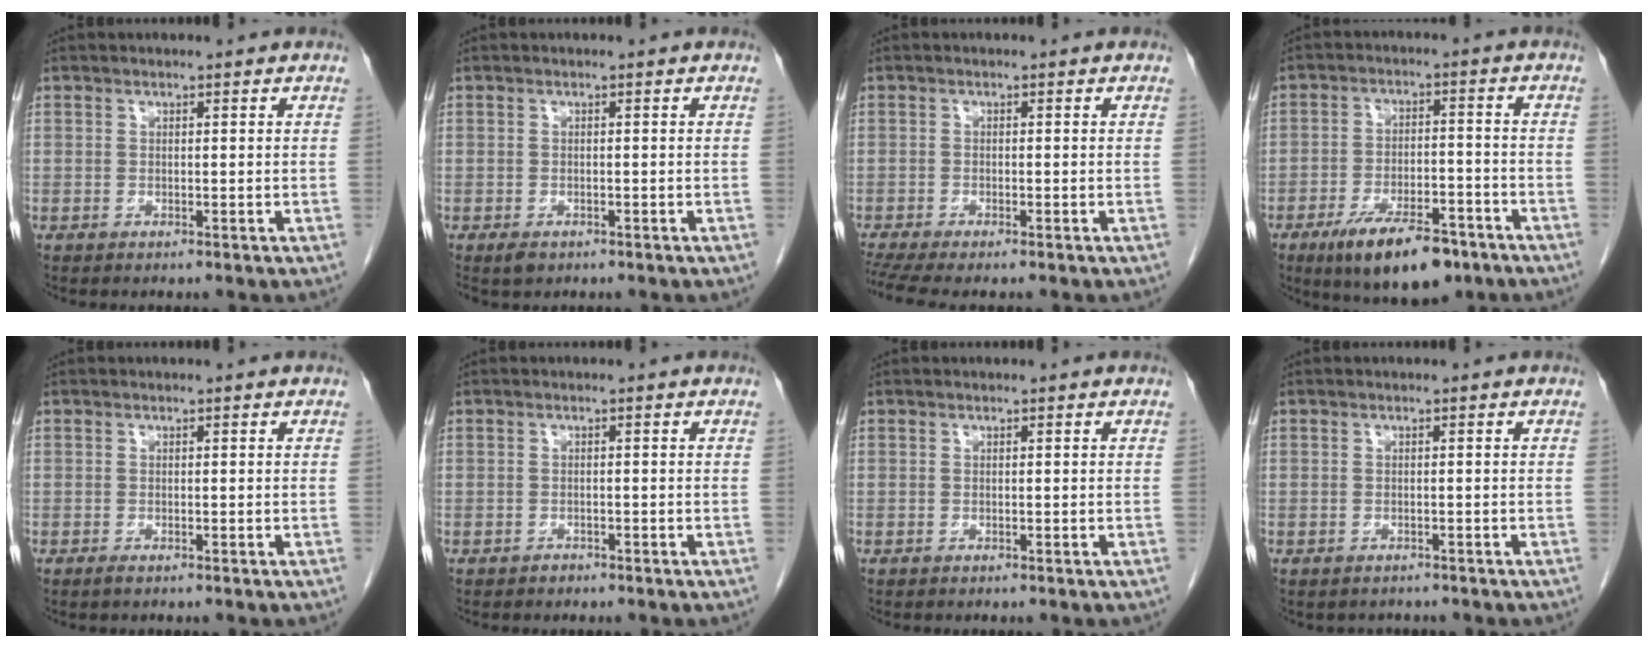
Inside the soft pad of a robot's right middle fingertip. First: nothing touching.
{"total": 1.5, "force": [-0.9, 0.8, 0.8], "torque": [-0.017, -0.001, -0.010]}
{"total": 5.9, "force": [-4.8, 1.0, 3.3], "torque": [-0.054, -0.009, -0.079]}
{"total": 12.2, "force": [-8.1, 4.3, 8.0], "torque": [-0.125, -0.006, -0.127]}
{"total": 0.6, "force": [-0.4, 0.1, 0.4], "torque": [-0.008, -0.001, -0.006]}
{"total": 0.8, "force": [-0.6, 0.5, 0.0], "torque": [-0.002, 0.002, -0.011]}
{"total": 0.0}
{"total": 1.5, "force": [-1.3, 0.8, 0.1], "torque": [-0.007, -0.001, -0.018]}